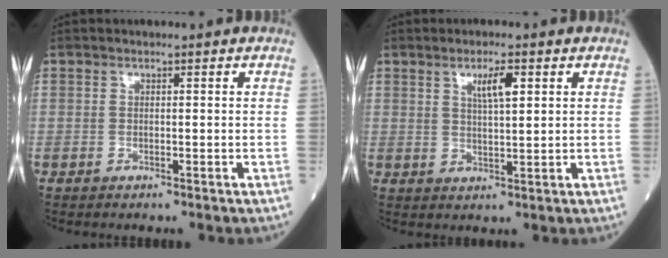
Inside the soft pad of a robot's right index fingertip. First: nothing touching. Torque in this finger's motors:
{"motor_torque": [0.05, 0.11, 0.08, 0.02]}